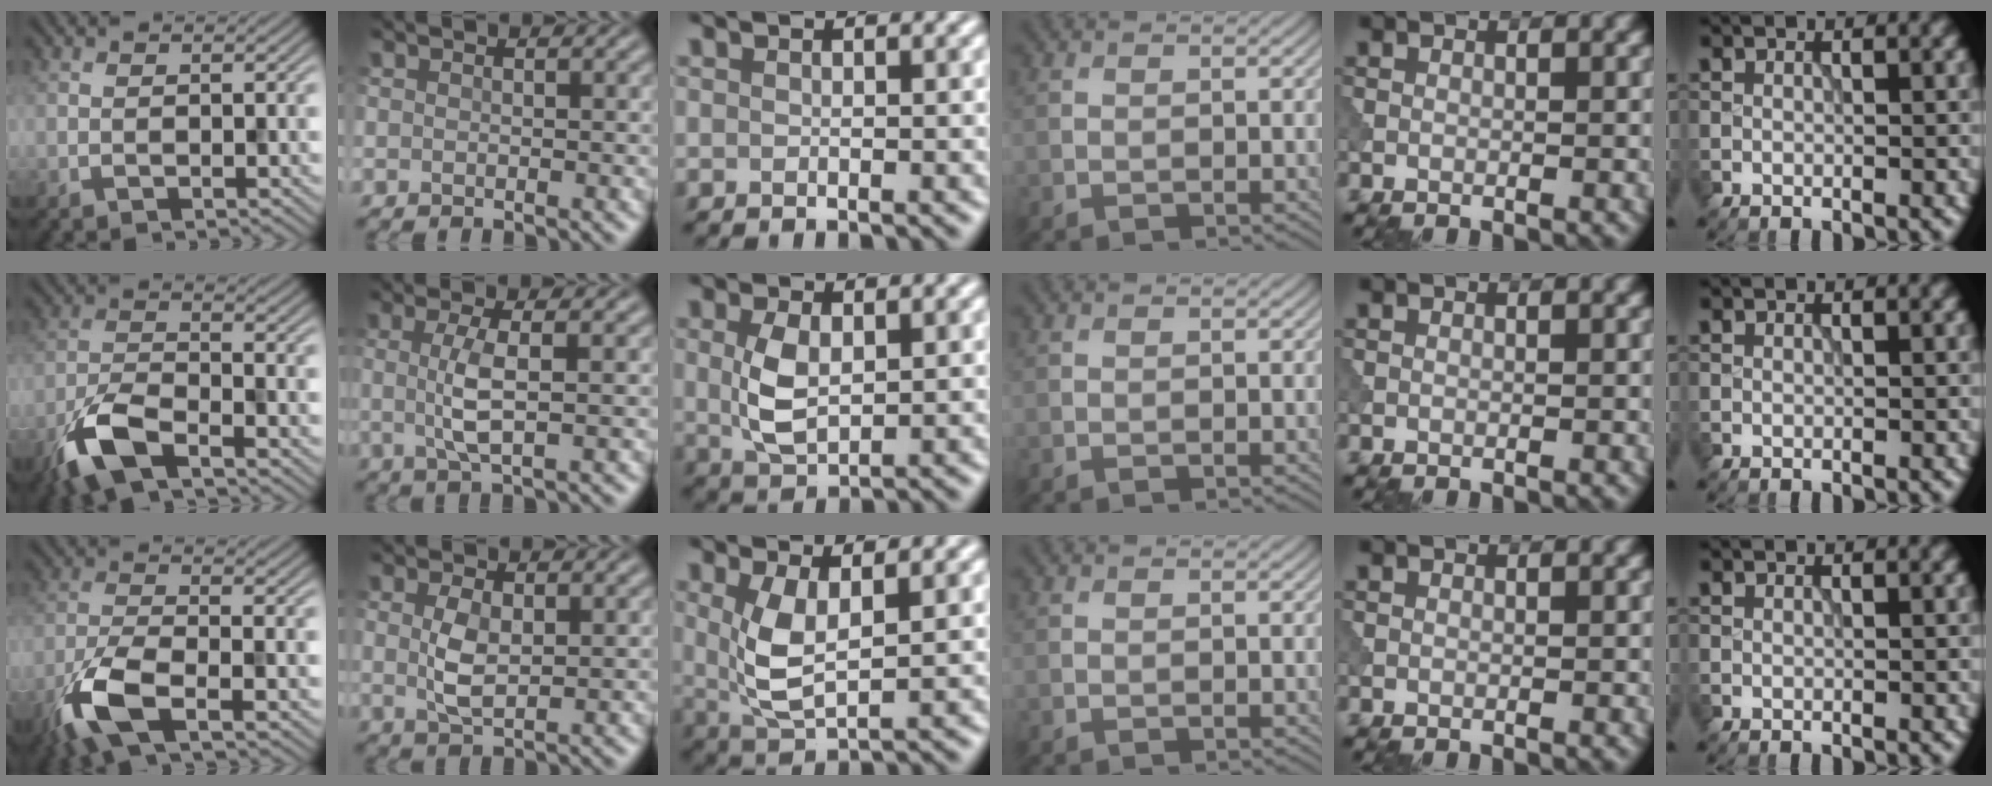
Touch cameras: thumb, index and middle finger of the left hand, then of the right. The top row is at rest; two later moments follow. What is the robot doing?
{"motion": "wipe", "object": "makeup brush"}